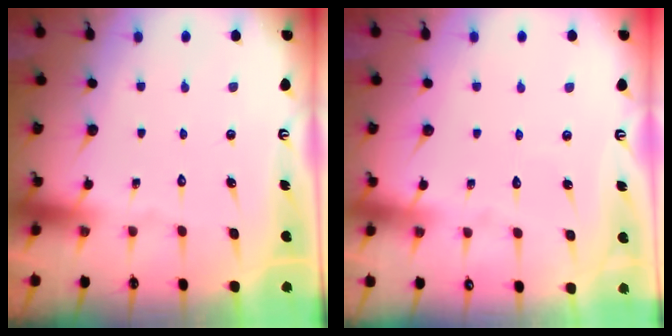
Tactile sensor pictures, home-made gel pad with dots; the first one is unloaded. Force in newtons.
{"total": 2.8, "press": 2.8, "slide": 0.2}